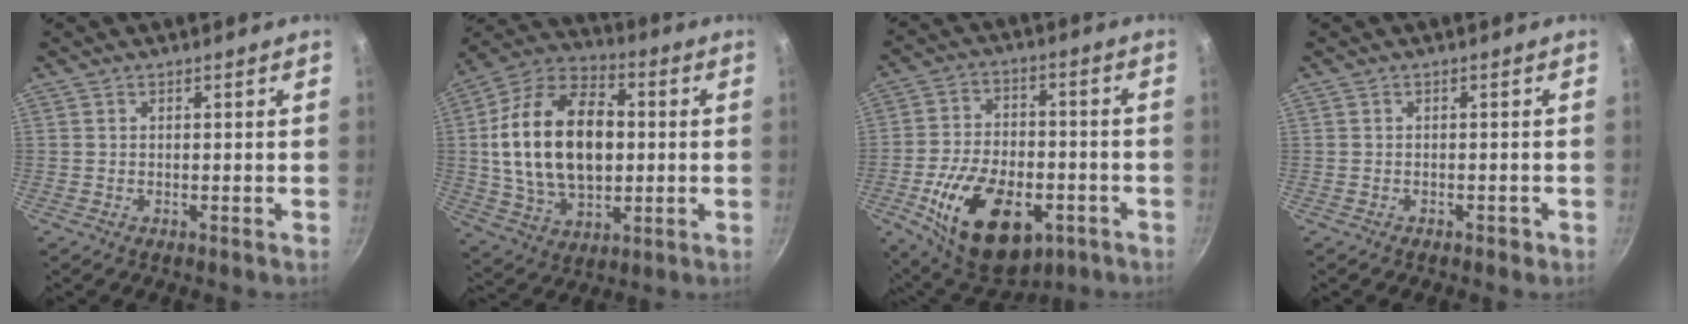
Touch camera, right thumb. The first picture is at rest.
{"total": 22.7, "force": [1.2, 14.4, 17.5], "torque": [-0.289, 0.018, 0.020]}
{"total": 20.7, "force": [-7.6, 12.1, 14.9], "torque": [-0.230, 0.021, -0.114]}
{"total": 1.0, "force": [-0.7, 0.6, 0.4], "torque": [0.001, 0.012, -0.002]}